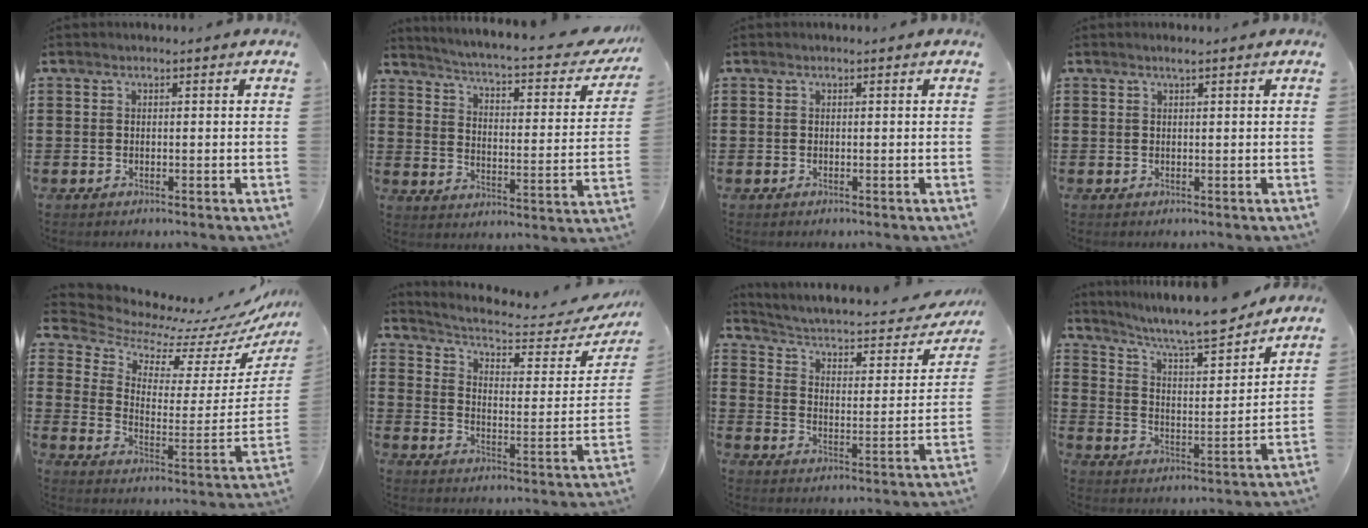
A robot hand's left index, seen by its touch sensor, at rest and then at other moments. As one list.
[{"total": 4.0, "force": [3.3, -0.4, 2.3], "torque": [-0.062, -0.034, 0.044]}, {"total": 0.0}, {"total": 0.9, "force": [0.7, 0.0, 0.6], "torque": [-0.013, -0.001, 0.012]}, {"total": 6.7, "force": [6.2, 1.9, 1.5], "torque": [-0.062, -0.070, 0.103]}, {"total": 5.0, "force": [3.9, 1.2, 2.9], "torque": [-0.068, -0.031, 0.060]}, {"total": 3.5, "force": [2.3, 1.1, 2.4], "torque": [-0.060, -0.024, 0.027]}, {"total": 8.0, "force": [7.2, 0.5, 3.4], "torque": [-0.085, -0.052, 0.118]}]